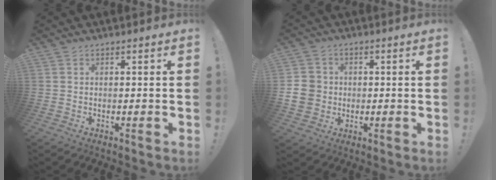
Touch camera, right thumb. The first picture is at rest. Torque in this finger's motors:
{"motor_torque": [-0.16, -0.03, -0.17, 0.49, -0.05]}